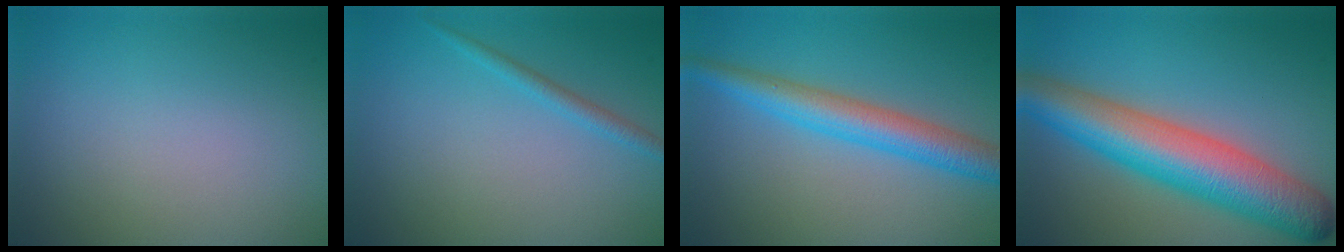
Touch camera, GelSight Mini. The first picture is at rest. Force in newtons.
{"total": 1.4, "press": 1.4, "slide": 0.1}
{"total": 4.9, "press": 4.9, "slide": 0.2}
{"total": 9.3, "press": 9.3, "slide": 0.4}